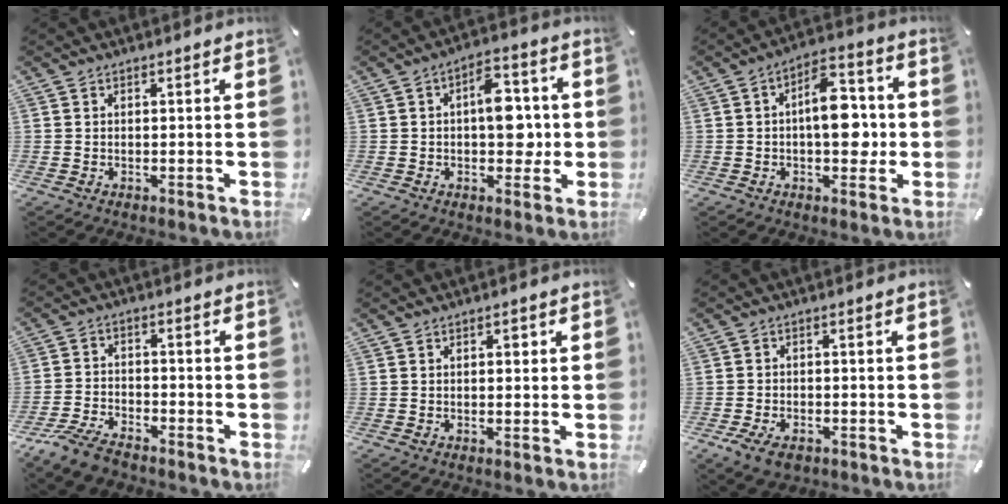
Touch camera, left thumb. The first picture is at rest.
{"total": 10.7, "force": [0.1, 6.6, 8.5], "torque": [-0.095, 0.002, -0.003]}
{"total": 12.2, "force": [-0.6, 7.1, 10.0], "torque": [-0.120, 0.007, -0.009]}
{"total": 7.3, "force": [-6.2, 2.5, 3.0], "torque": [-0.072, 0.021, -0.122]}
{"total": 1.5, "force": [0.3, 1.1, 1.0], "torque": [-0.013, 0.005, 0.000]}
{"total": 4.5, "force": [-2.6, 2.9, 2.2], "torque": [-0.056, 0.010, -0.053]}